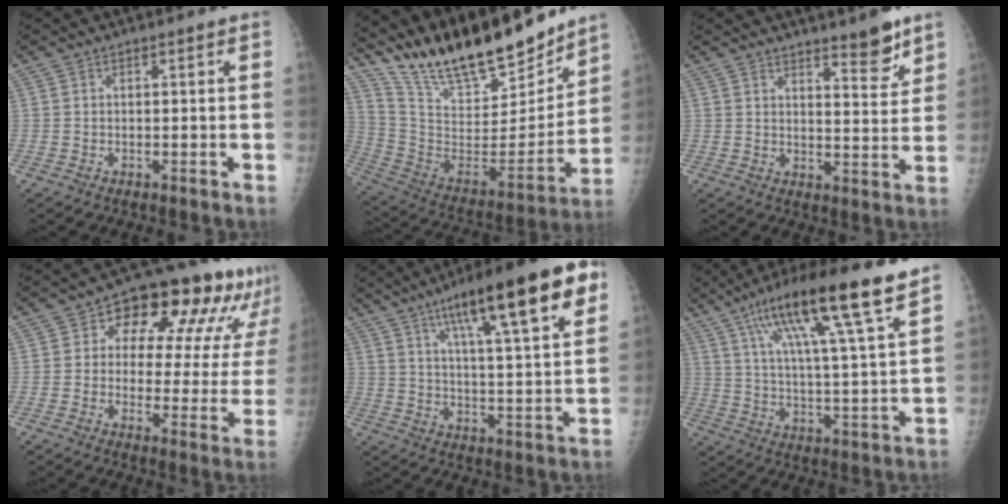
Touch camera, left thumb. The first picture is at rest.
{"total": 24.7, "force": [21.1, 6.5, 10.9], "torque": [-0.156, -0.101, 0.366]}
{"total": 6.3, "force": [4.8, 1.4, 3.8], "torque": [-0.037, -0.041, 0.070]}
{"total": 18.7, "force": [9.2, 9.9, 12.8], "torque": [-0.119, -0.003, 0.118]}
{"total": 22.7, "force": [11.7, 4.5, 18.9], "torque": [-0.270, -0.015, 0.177]}
{"total": 19.3, "force": [11.1, 2.4, 15.6], "torque": [-0.260, -0.025, 0.188]}